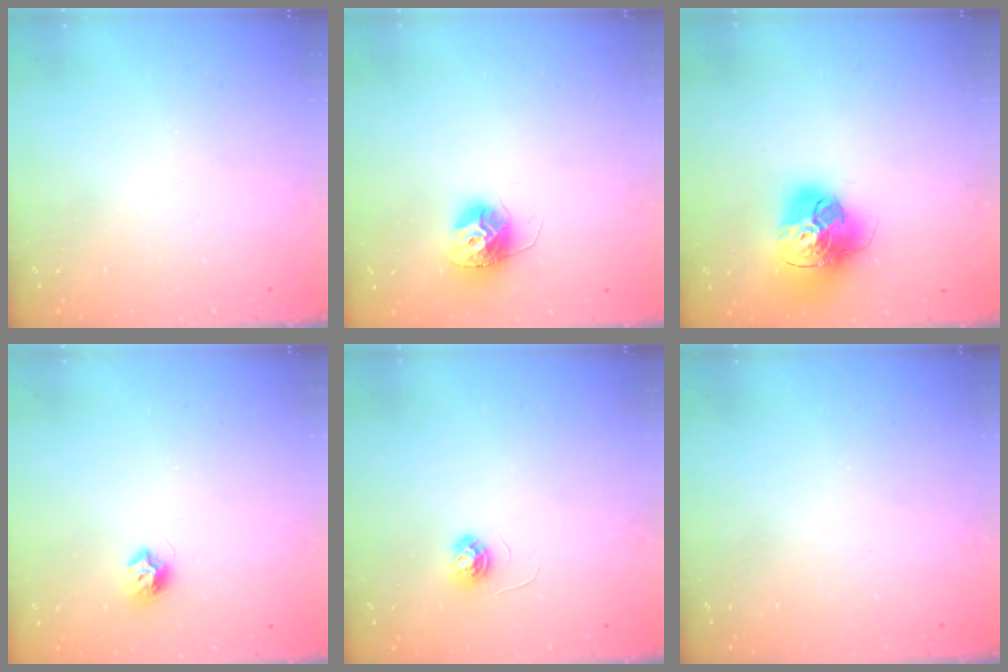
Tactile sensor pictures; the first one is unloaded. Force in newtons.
{"total": 11.8, "press": 11.8, "slide": 0.9}
{"total": 18.4, "press": 18.3, "slide": 1.8}
{"total": 7.1, "press": 7.0, "slide": 0.3}
{"total": 4.0, "press": 4.0, "slide": 0.3}
{"total": 0.0}